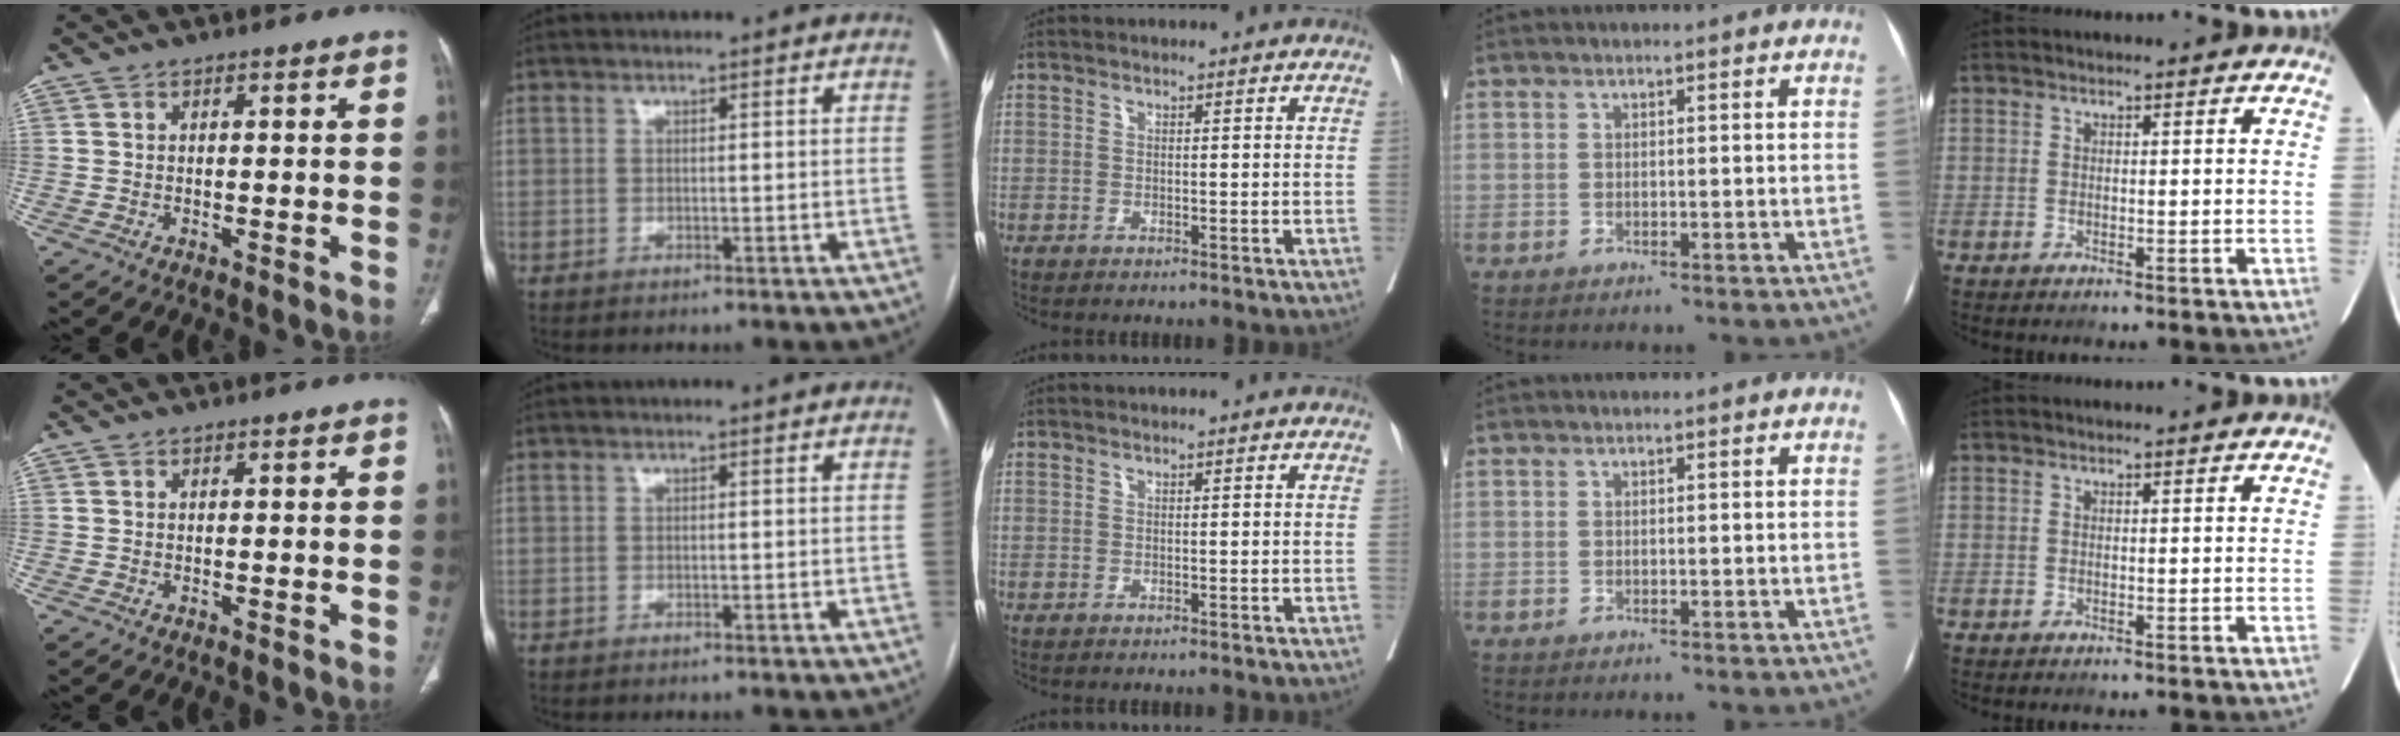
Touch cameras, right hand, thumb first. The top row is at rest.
{}